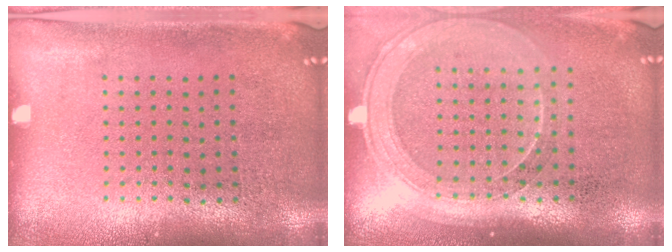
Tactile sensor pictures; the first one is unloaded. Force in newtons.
{"total": 1.7, "press": 1.5, "slide": 0.7}